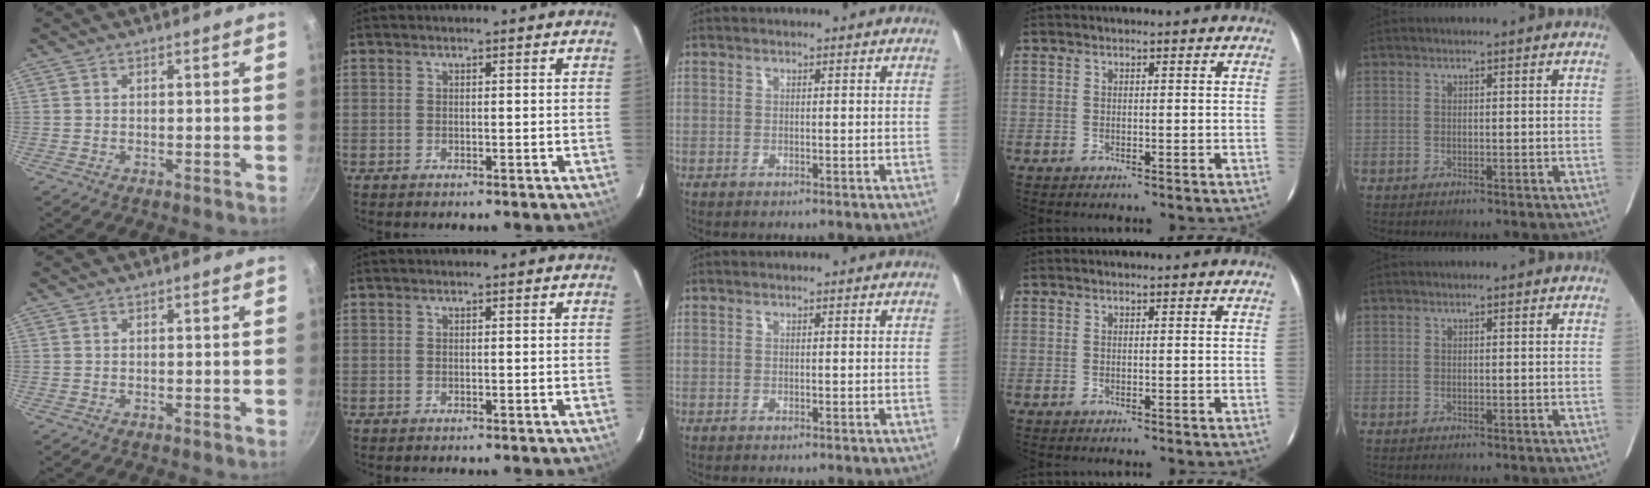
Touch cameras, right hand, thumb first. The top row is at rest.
{}